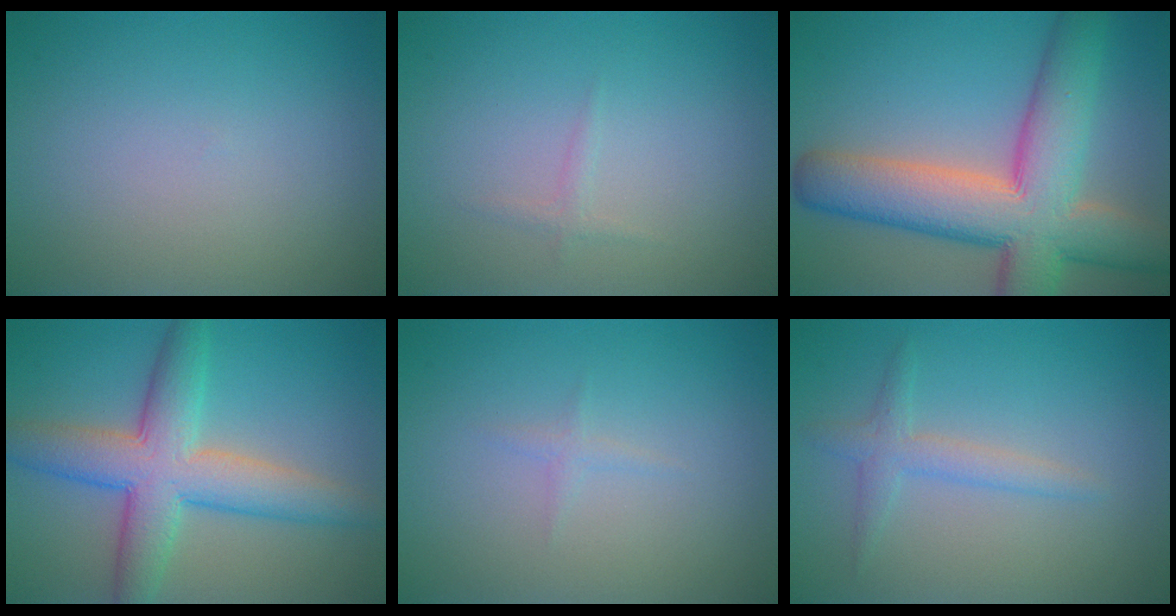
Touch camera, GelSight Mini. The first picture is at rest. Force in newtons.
{"total": 0.7, "press": 0.7, "slide": 0.0}
{"total": 11.6, "press": 11.5, "slide": 0.9}
{"total": 7.4, "press": 7.4, "slide": 0.1}
{"total": 0.8, "press": 0.8, "slide": 0.1}
{"total": 2.0, "press": 2.0, "slide": 0.1}